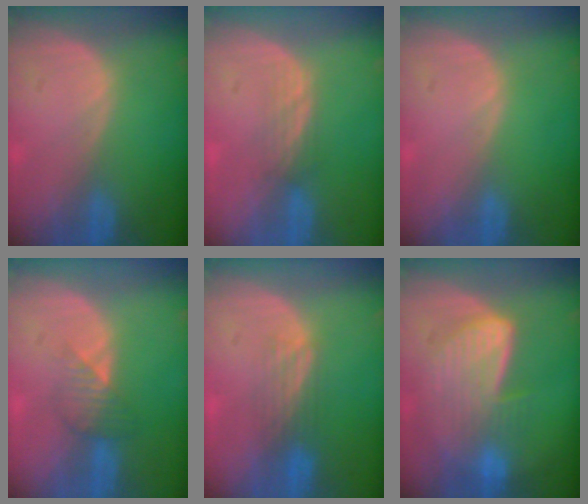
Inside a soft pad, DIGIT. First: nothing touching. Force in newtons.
{"total": 2.3, "press": 2.2, "slide": 0.6}
{"total": 0.0}
{"total": 3.4, "press": 3.1, "slide": 1.5}
{"total": 4.1, "press": 3.4, "slide": 2.3}
{"total": 7.4, "press": 7.3, "slide": 1.6}